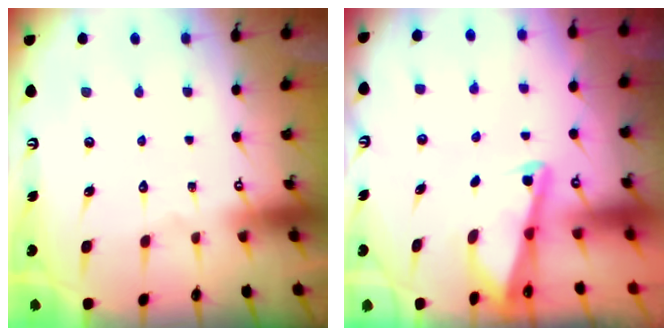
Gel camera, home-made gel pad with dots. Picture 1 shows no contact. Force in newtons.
{"total": 2.2, "press": 2.2, "slide": 0.3}